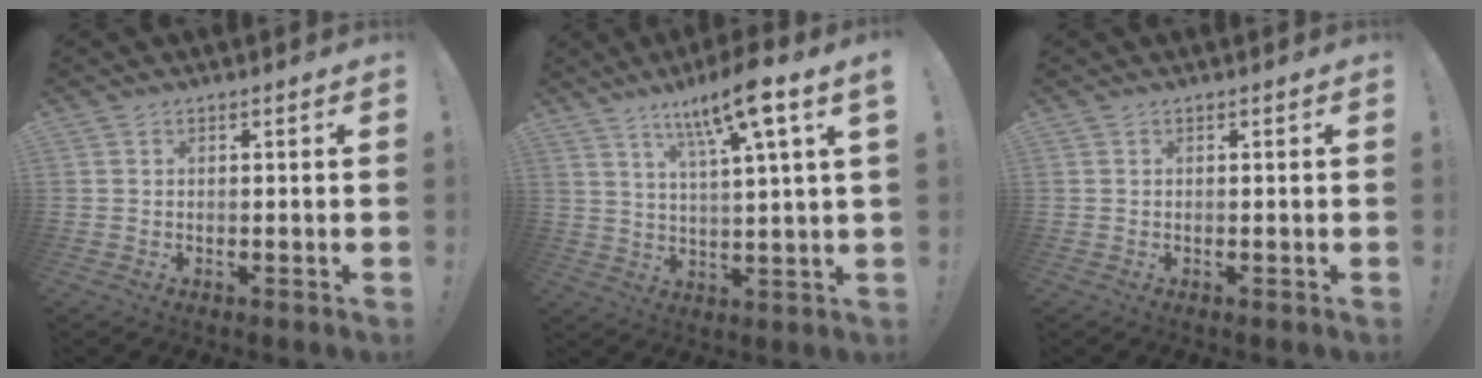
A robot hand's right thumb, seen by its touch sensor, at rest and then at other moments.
{"total": 11.9, "force": [6.7, 0.3, 9.8], "torque": [-0.165, -0.031, 0.097]}
{"total": 0.0}